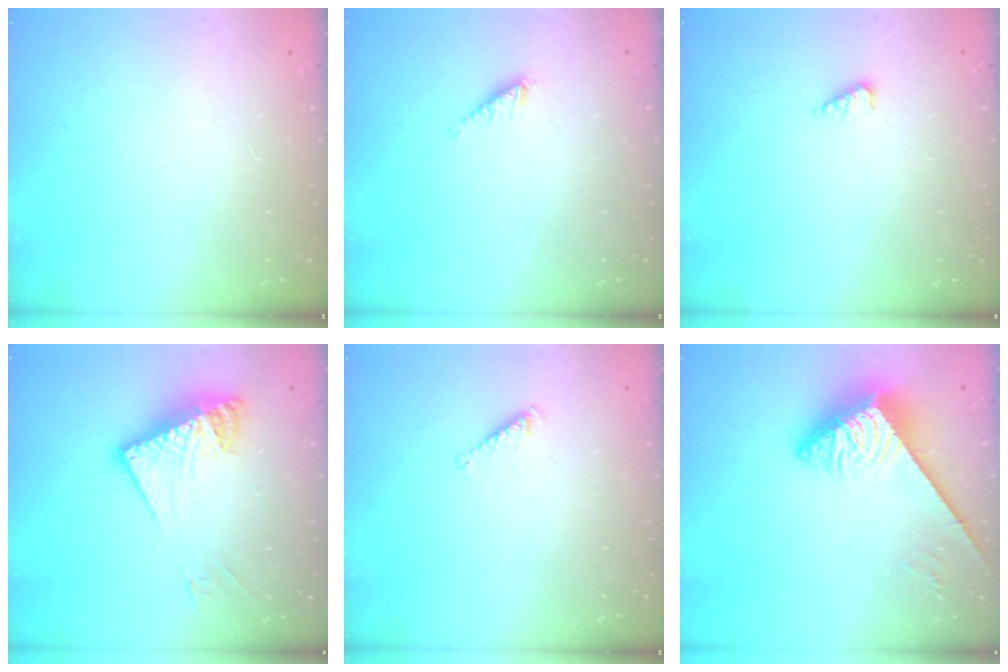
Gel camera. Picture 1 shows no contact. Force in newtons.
{"total": 0.5, "press": 0.5, "slide": 0.1}
{"total": 2.9, "press": 2.9, "slide": 0.5}
{"total": 14.2, "press": 14.1, "slide": 1.5}
{"total": 2.3, "press": 2.2, "slide": 0.4}
{"total": 3.9, "press": 3.8, "slide": 0.8}